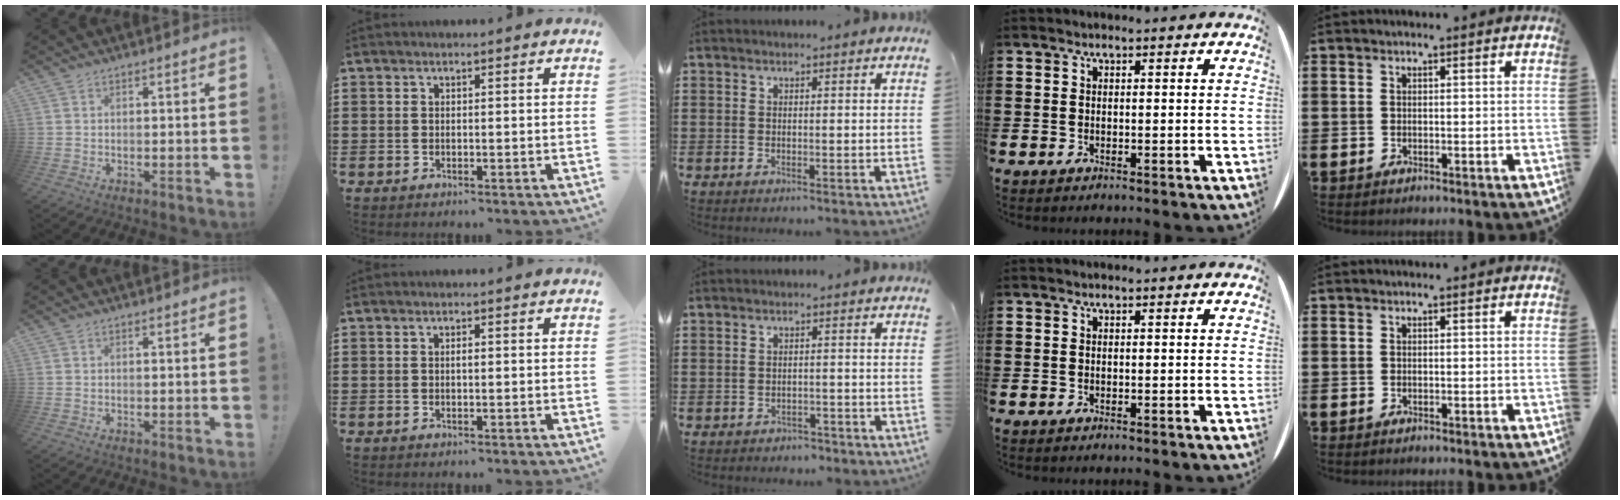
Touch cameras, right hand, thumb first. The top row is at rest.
{"index": {"total": 0.8, "force": [0.0, 0.3, 0.8], "torque": [-0.016, -0.002, 0.001]}, "middle": {"total": 1.5, "force": [-1.4, 0.4, -0.1], "torque": [-0.005, 0.002, -0.033]}}